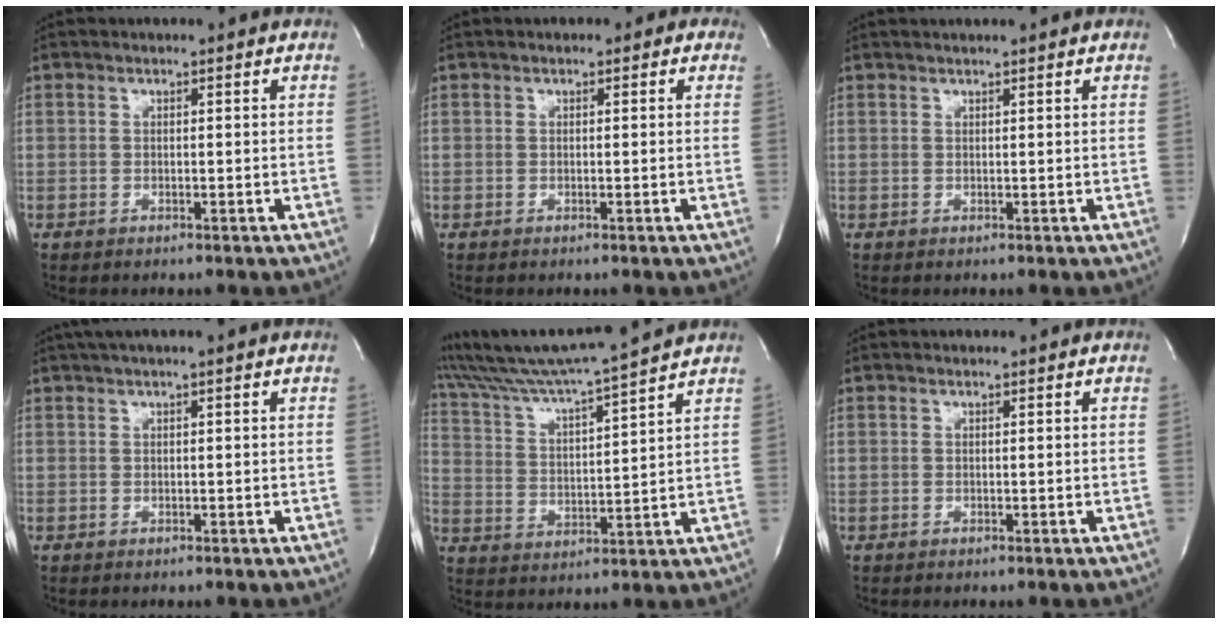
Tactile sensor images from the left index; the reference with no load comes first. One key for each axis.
{"total": 0.9, "fx": 0.2, "fy": 0.8, "fz": 0.3, "tx": 0.004, "ty": 0.001, "tz": -0.006}
{"total": 3.4, "fx": 3.1, "fy": 0.0, "fz": 1.5, "tx": -0.019, "ty": 0.022, "tz": 0.039}
{"total": 2.0, "fx": 1.1, "fy": -0.2, "fz": 1.6, "tx": -0.036, "ty": 0.018, "tz": 0.024}
{"total": 15.6, "fx": 13.8, "fy": -1.7, "fz": 6.9, "tx": -0.134, "ty": -0.007, "tz": 0.220}
{"total": 0.0}